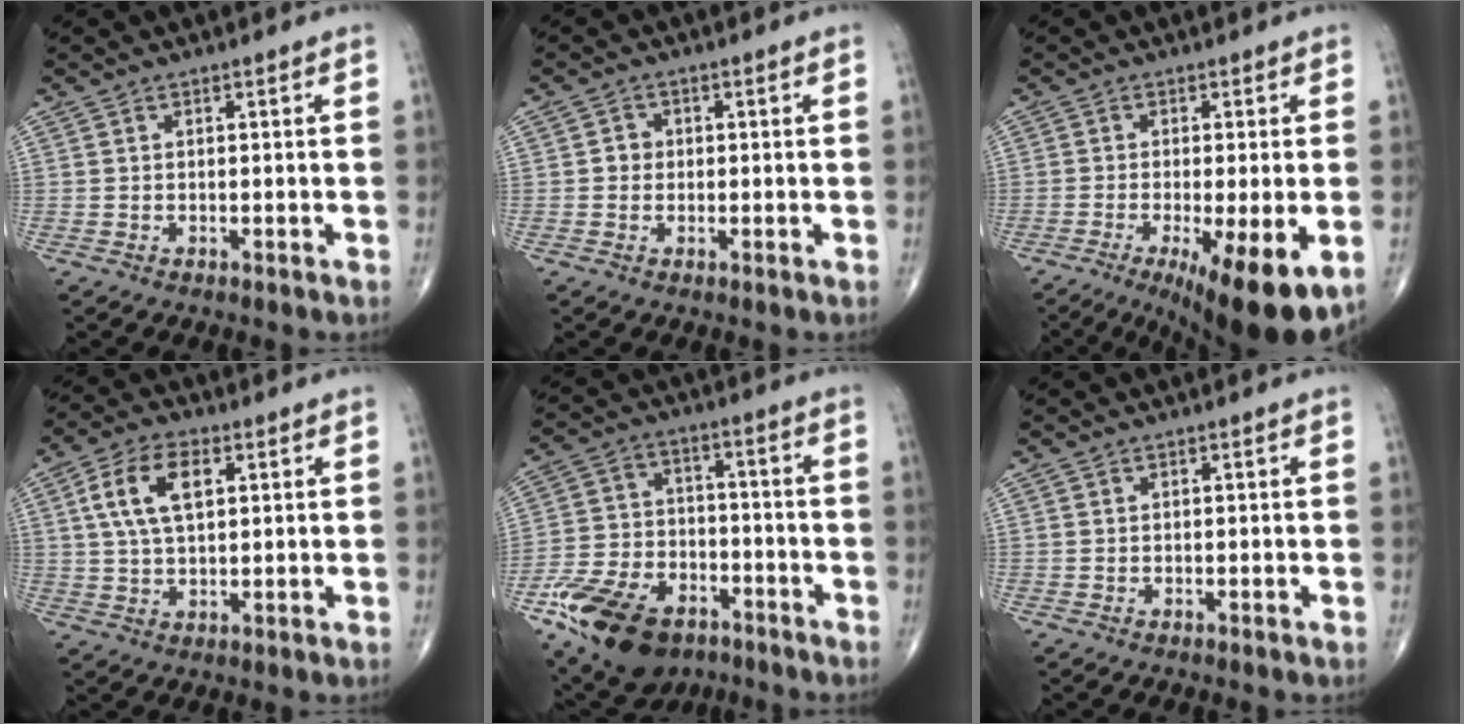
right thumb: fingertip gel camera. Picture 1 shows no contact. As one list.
[{"total": 2.1, "force": [0.0, 1.9, 0.7], "torque": [0.002, 0.006, -0.005]}, {"total": 14.3, "force": [-5.6, 3.4, 12.7], "torque": [-0.165, -0.021, -0.077]}, {"total": 9.9, "force": [2.9, 5.2, 7.9], "torque": [-0.151, 0.006, 0.054]}, {"total": 19.0, "force": [-10.3, 11.5, 11.0], "torque": [-0.202, 0.044, -0.179]}, {"total": 0.0}]